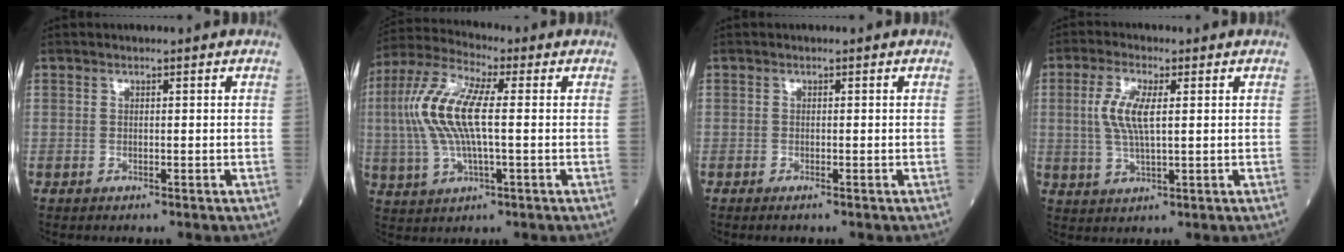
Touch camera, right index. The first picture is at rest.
{"total": 11.9, "force": [0.7, 2.7, 11.5], "torque": [-0.261, 0.016, 0.010]}
{"total": 0.8, "force": [-0.5, 0.0, 0.5], "torque": [-0.011, -0.003, -0.010]}
{"total": 6.1, "force": [1.1, 1.5, 5.8], "torque": [-0.133, 0.003, 0.024]}